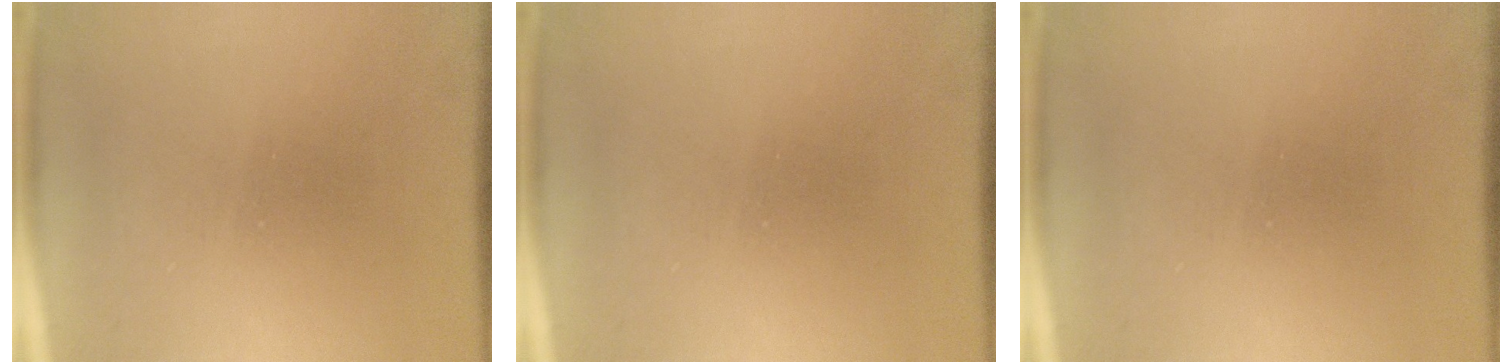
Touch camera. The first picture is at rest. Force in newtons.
{"total": 0.0}
{"total": 0.0}